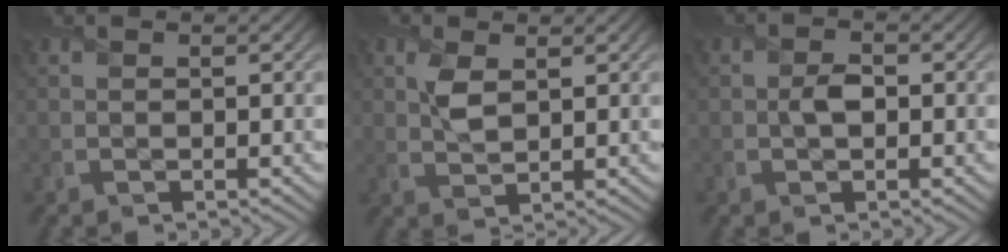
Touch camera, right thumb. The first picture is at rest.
{"total": 3.1, "force": [1.2, 1.6, 2.3], "torque": [-0.056, 0.001, 0.025]}
{"total": 2.3, "force": [-0.1, 1.5, 1.7], "torque": [-0.034, 0.000, -0.003]}